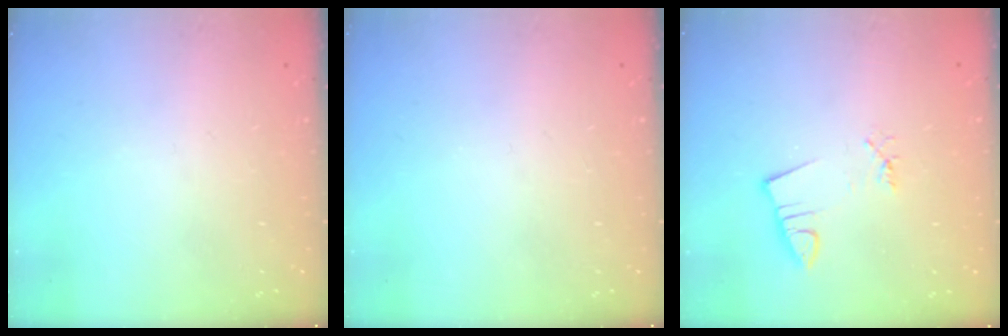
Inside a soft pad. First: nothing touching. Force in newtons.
{"total": 0.0}
{"total": 1.1, "press": 1.1, "slide": 0.0}